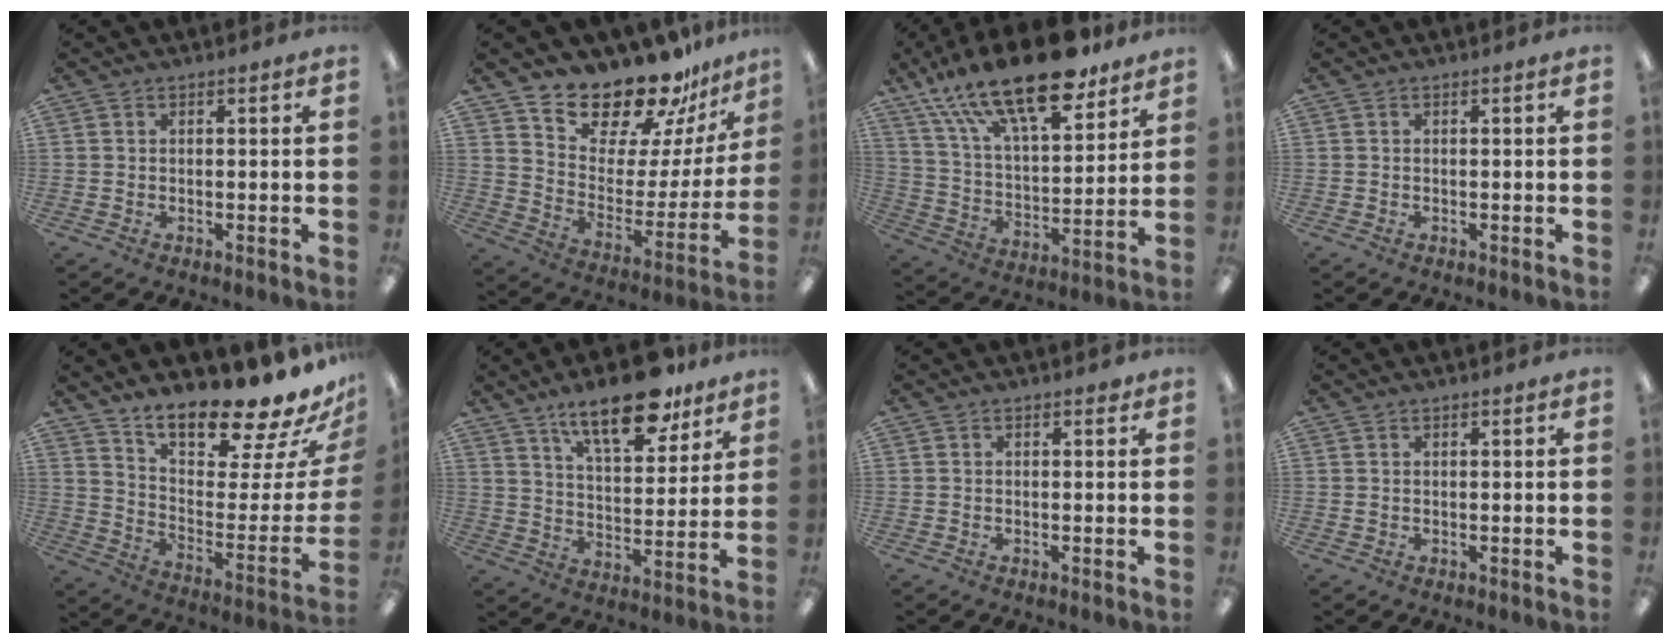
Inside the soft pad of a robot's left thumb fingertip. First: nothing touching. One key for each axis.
{"total": 17.8, "fx": 16.3, "fy": 5.9, "fz": 4.1, "tx": -0.079, "ty": -0.146, "tz": 0.291}
{"total": 22.6, "fx": 16.4, "fy": 7.9, "fz": 13.5, "tx": -0.229, "ty": -0.096, "tz": 0.281}
{"total": 0.0}
{"total": 17.8, "fx": 16.2, "fy": 3.5, "fz": 6.5, "tx": -0.083, "ty": -0.143, "tz": 0.270}
{"total": 16.7, "fx": 12.3, "fy": 5.9, "fz": 9.6, "tx": -0.144, "ty": -0.066, "tz": 0.206}
{"total": 0.7, "fx": 0.5, "fy": 0.4, "fz": 0.3, "tx": 0.001, "ty": -0.001, "tz": 0.006}
{"total": 0.5, "fx": 0.3, "fy": 0.4, "fz": 0.2, "tx": -0.004, "ty": 0.003, "tz": 0.006}